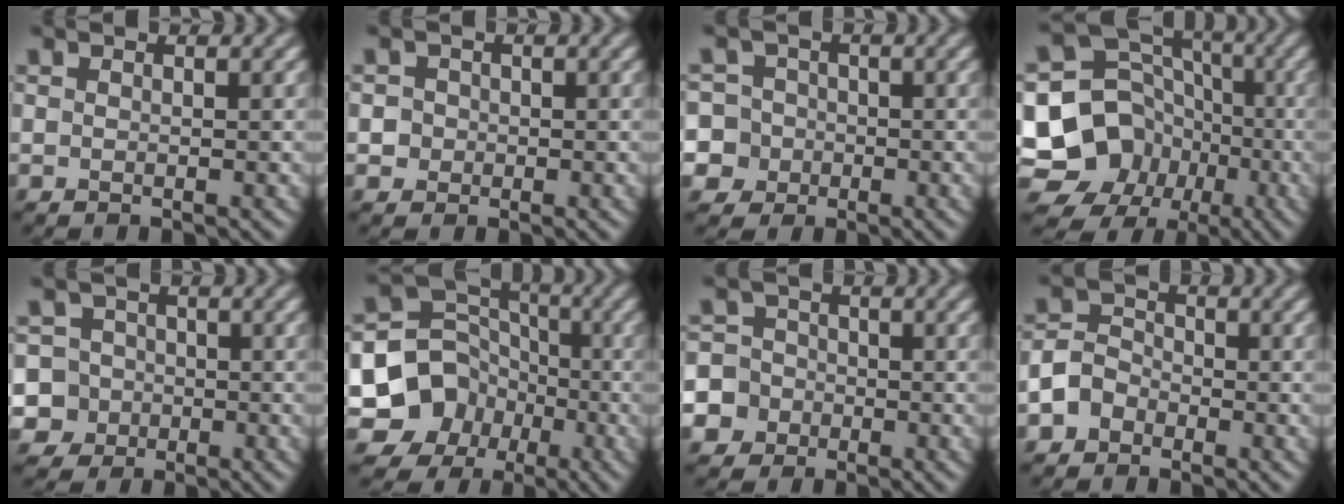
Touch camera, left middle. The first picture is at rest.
{"total": 2.1, "force": [0.2, 2.0, 0.6], "torque": [0.010, 0.012, 0.001]}
{"total": 7.2, "force": [-1.5, 6.8, 2.0], "torque": [-0.034, 0.023, -0.064]}
{"total": 13.9, "force": [-5.4, 12.1, 4.2], "torque": [-0.095, -0.022, -0.110]}
{"total": 7.2, "force": [-1.9, 6.7, 1.9], "torque": [-0.032, 0.019, -0.068]}
{"total": 10.0, "force": [-3.7, 8.9, 2.8], "torque": [-0.049, -0.006, -0.089]}
{"total": 7.8, "force": [-3.2, 7.0, 1.5], "torque": [-0.037, -0.002, -0.091]}
{"total": 3.1, "force": [-1.7, 2.4, 0.9], "torque": [-0.008, 0.006, -0.044]}